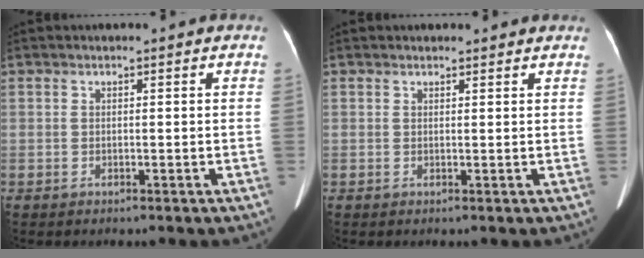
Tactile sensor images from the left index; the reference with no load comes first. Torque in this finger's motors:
{"motor_torque": [1.14, -1.00, 0.02, 0.02]}